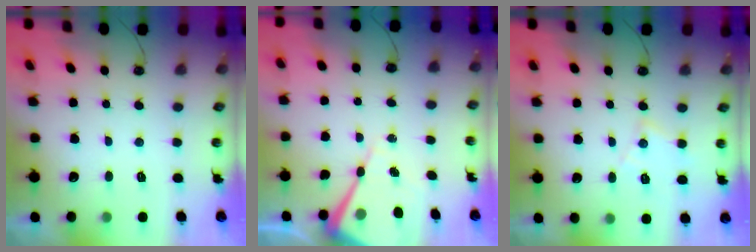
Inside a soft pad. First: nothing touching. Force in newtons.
{"total": 12.2, "press": 12.1, "slide": 1.2}
{"total": 7.4, "press": 7.4, "slide": 0.6}